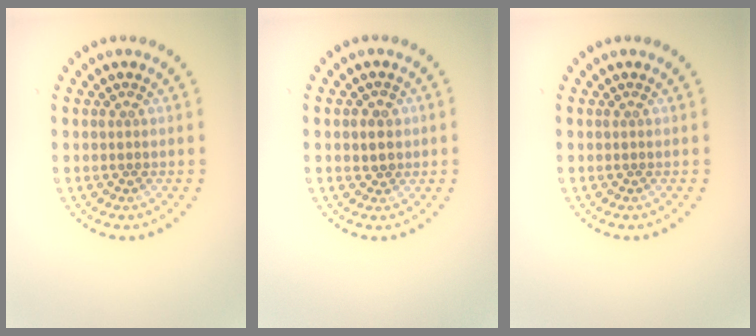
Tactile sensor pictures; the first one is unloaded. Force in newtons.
{"total": 1.5, "press": 1.3, "slide": 0.6}
{"total": 0.0}